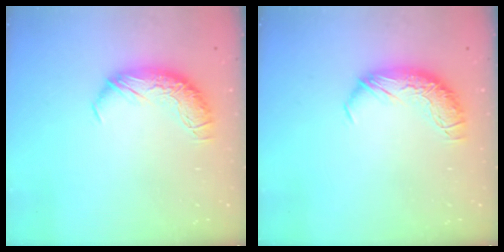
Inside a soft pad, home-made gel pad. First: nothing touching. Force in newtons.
{"total": 0.0}